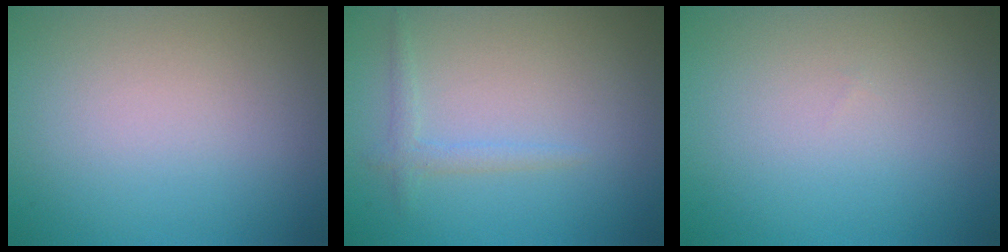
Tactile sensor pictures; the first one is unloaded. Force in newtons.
{"total": 1.3, "press": 1.3, "slide": 0.1}
{"total": 0.0}